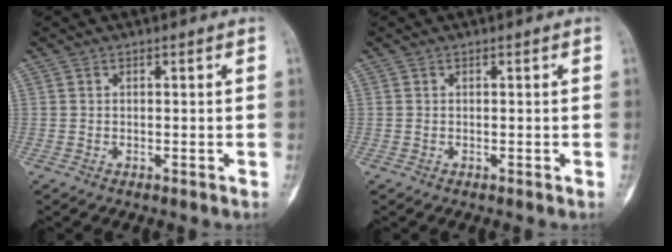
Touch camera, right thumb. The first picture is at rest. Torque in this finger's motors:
{"motor_torque": [0.00, 0.00, 0.07, -0.07, 0.01]}